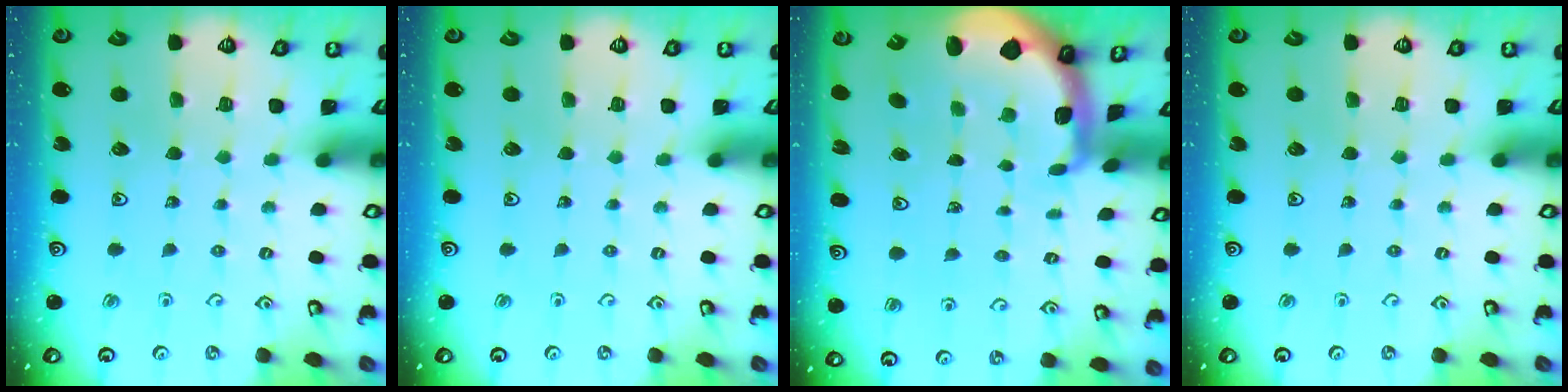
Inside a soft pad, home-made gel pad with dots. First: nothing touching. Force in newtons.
{"total": 0.0}
{"total": 1.7, "press": 1.7, "slide": 0.4}
{"total": 0.0}